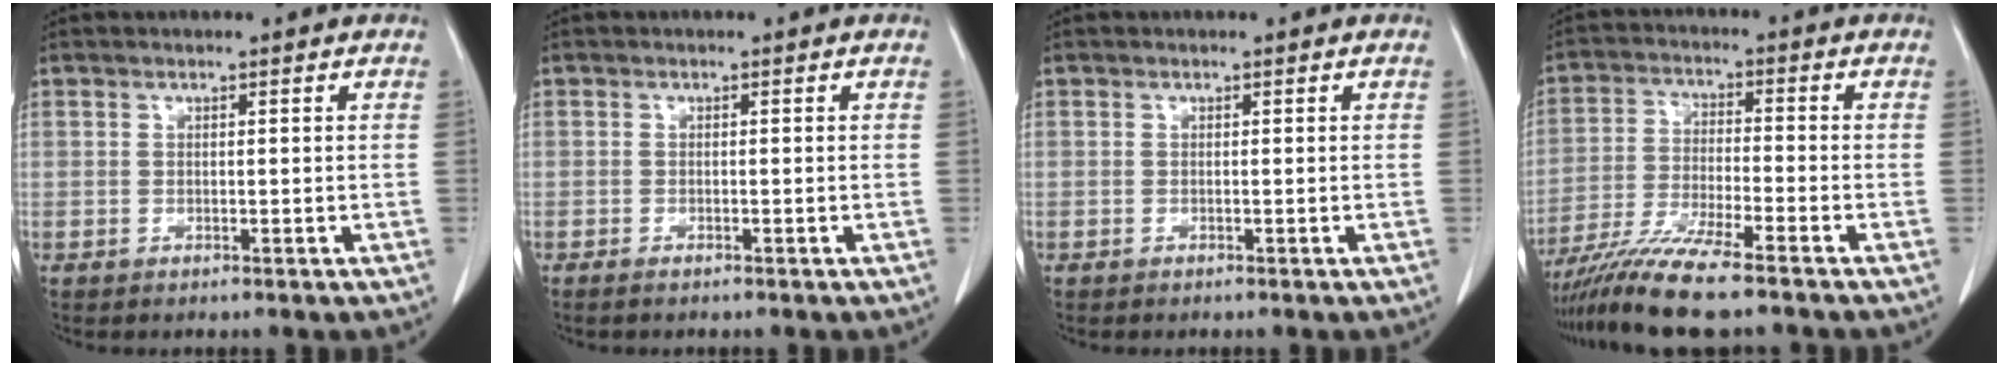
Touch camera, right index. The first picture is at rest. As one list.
[{"total": 1.2, "force": [-1.0, 0.1, 0.6], "torque": [-0.013, -0.002, -0.013]}, {"total": 0.0}, {"total": 10.8, "force": [-8.8, -0.4, 6.3], "torque": [-0.115, -0.030, -0.156]}]